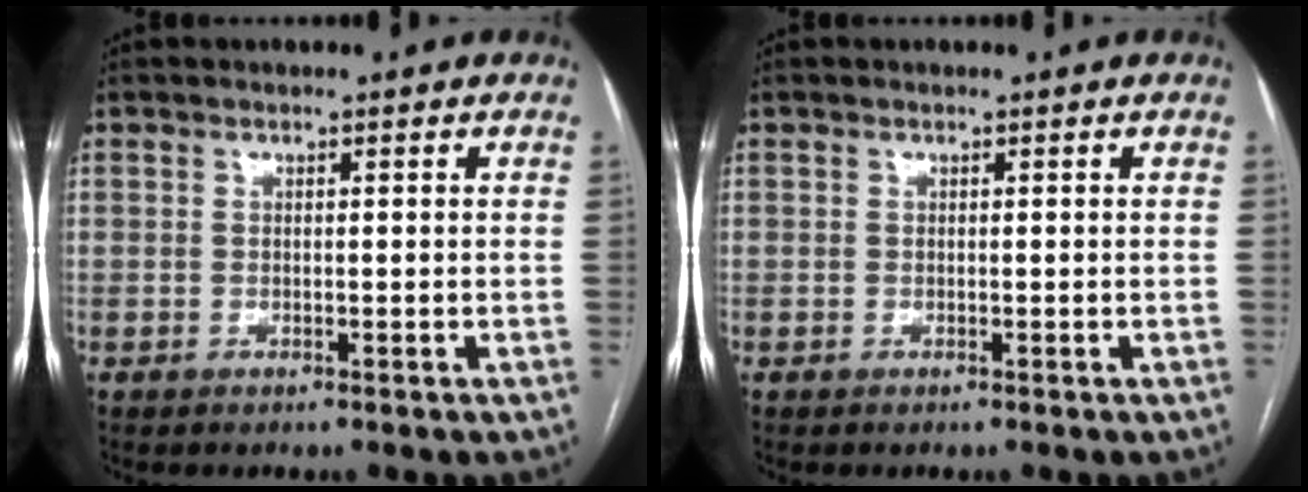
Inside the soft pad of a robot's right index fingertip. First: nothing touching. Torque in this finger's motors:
{"motor_torque": [0.05, -0.07, -0.01, 0.00]}